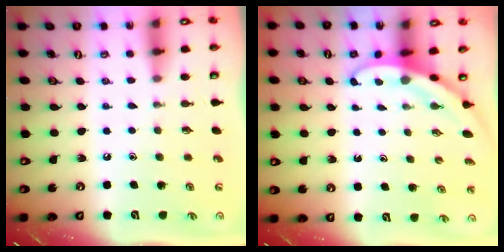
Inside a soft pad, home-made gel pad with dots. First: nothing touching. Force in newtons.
{"total": 3.5, "press": 3.5, "slide": 0.1}